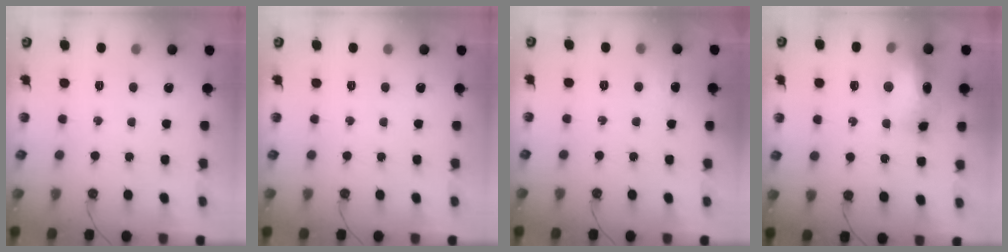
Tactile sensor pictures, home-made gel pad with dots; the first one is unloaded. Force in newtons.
{"total": 0.0}
{"total": 4.9, "press": 4.8, "slide": 1.1}
{"total": 13.9, "press": 13.9, "slide": 1.2}